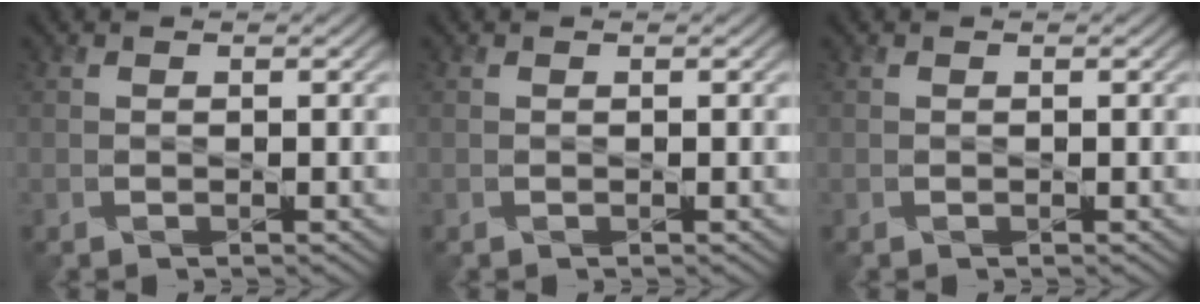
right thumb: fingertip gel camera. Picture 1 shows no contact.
{"total": 0.0}
{"total": 0.0}